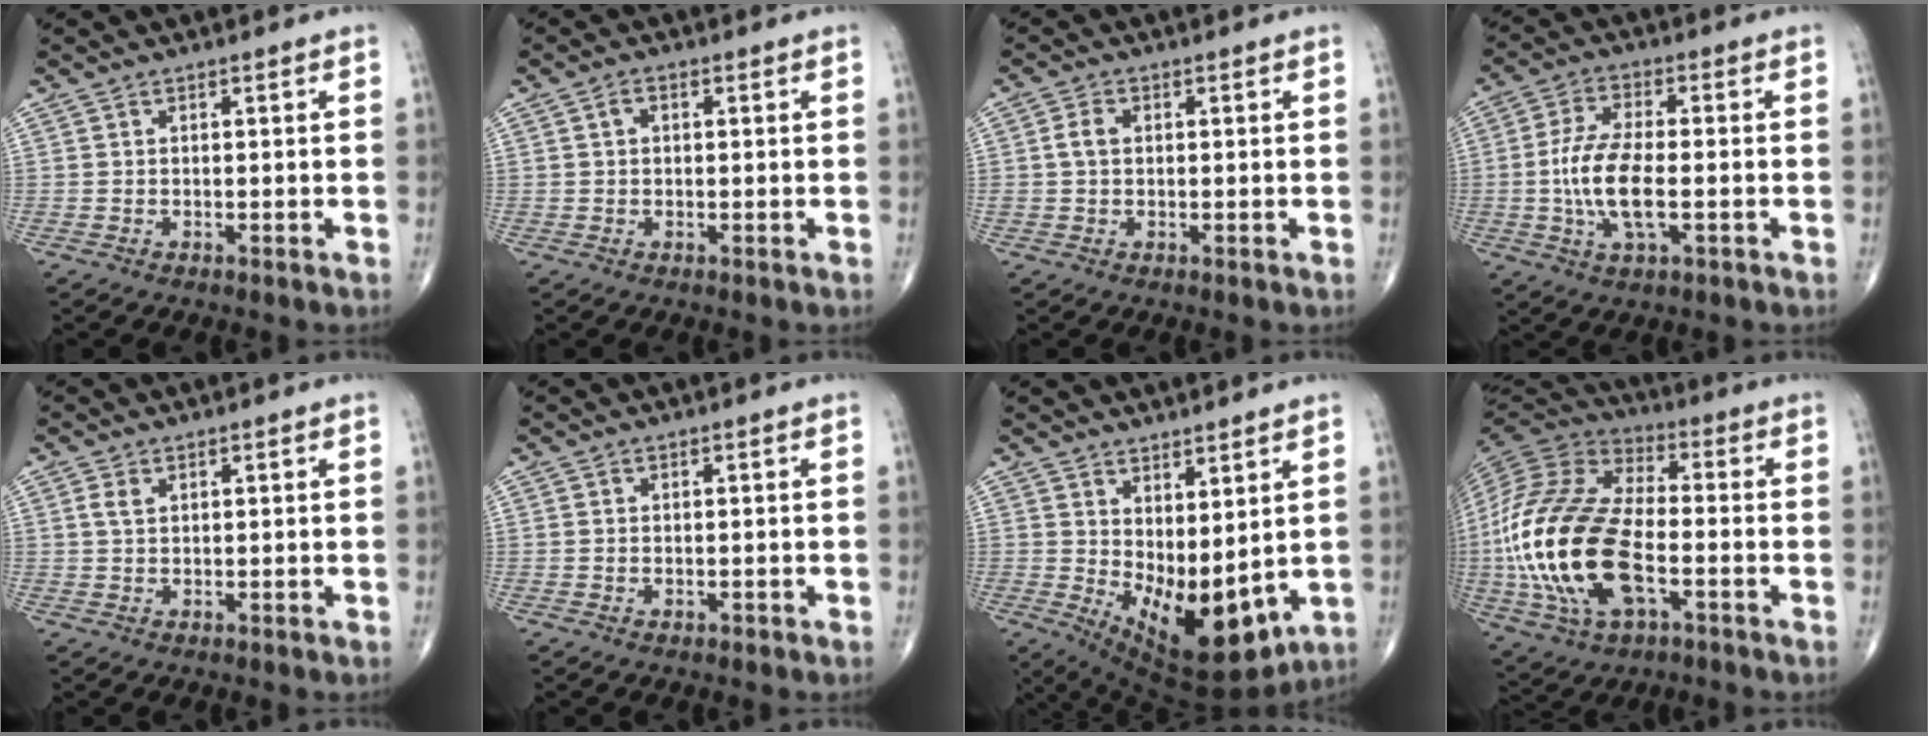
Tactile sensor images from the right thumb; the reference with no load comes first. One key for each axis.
{"total": 2.0, "fx": 0.4, "fy": 1.4, "fz": 1.4, "tx": -0.024, "ty": 0.010, "tz": 0.007}
{"total": 2.8, "fx": 0.3, "fy": 2.1, "fz": 1.9, "tx": -0.040, "ty": 0.005, "tz": 0.003}
{"total": 11.0, "fx": -1.7, "fy": 4.4, "fz": 9.9, "tx": -0.206, "ty": 0.006, "tz": -0.033}
{"total": 1.9, "fx": 0.7, "fy": 1.1, "fz": 1.3, "tx": -0.027, "ty": 0.004, "tz": 0.017}
{"total": 0.8, "fx": -0.2, "fy": 0.5, "fz": 0.5, "tx": -0.014, "ty": 0.005, "tz": 0.000}
{"total": 14.7, "fx": 0.7, "fy": 6.8, "fz": 13.0, "tx": -0.197, "ty": -0.037, "tz": 0.041}
{"total": 25.9, "fx": -5.1, "fy": 13.3, "fz": 21.7, "tx": -0.475, "ty": 0.004, "tz": -0.089}